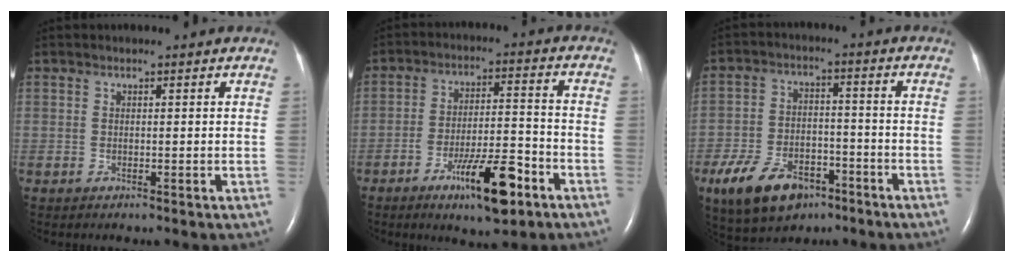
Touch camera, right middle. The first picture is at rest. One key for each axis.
{"total": 11.0, "fx": -6.3, "fy": 2.2, "fz": 8.8, "tx": -0.143, "ty": -0.003, "tz": -0.099}
{"total": 11.5, "fx": -6.8, "fy": 6.3, "fz": 6.9, "tx": -0.138, "ty": 0.000, "tz": -0.112}